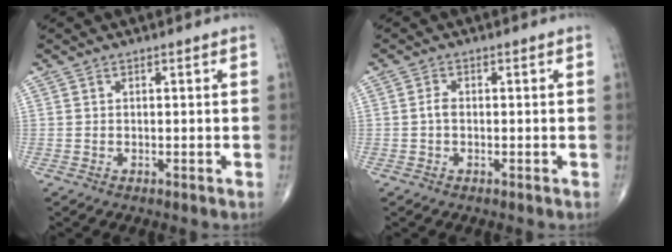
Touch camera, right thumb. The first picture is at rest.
{"total": 1.4, "force": [-0.3, 0.8, 1.1], "torque": [-0.018, 0.002, -0.007]}